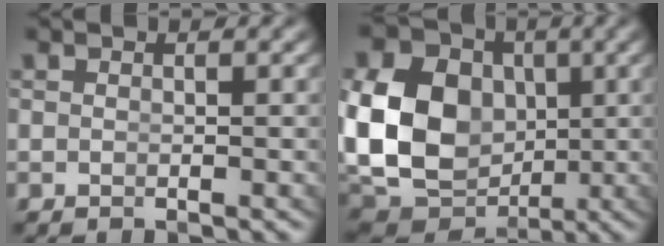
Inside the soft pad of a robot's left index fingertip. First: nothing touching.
{"total": 14.3, "force": [0.0, 11.5, 8.5], "torque": [-0.165, -0.034, 0.008]}